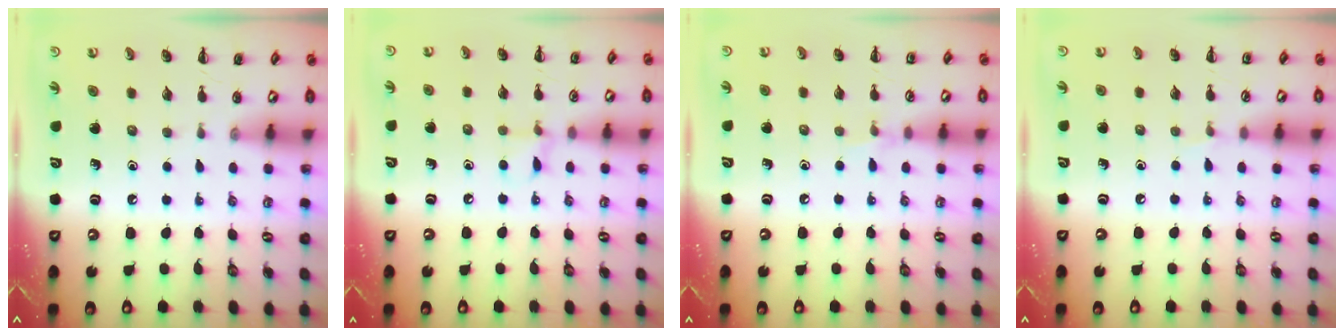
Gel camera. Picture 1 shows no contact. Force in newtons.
{"total": 6.1, "press": 5.8, "slide": 1.9}
{"total": 4.4, "press": 4.2, "slide": 1.3}
{"total": 3.0, "press": 2.8, "slide": 1.1}